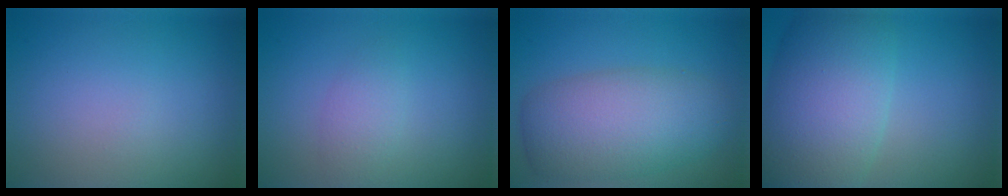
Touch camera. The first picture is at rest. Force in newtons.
{"total": 2.3, "press": 2.3, "slide": 0.0}
{"total": 7.5, "press": 7.5, "slide": 0.3}
{"total": 9.6, "press": 9.6, "slide": 0.3}